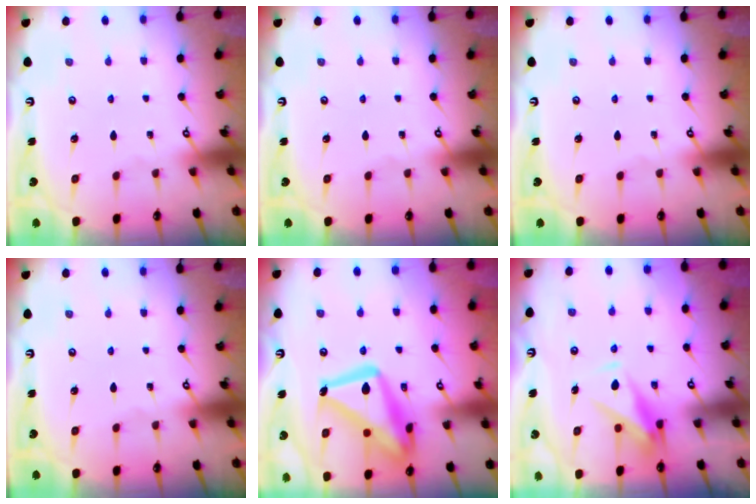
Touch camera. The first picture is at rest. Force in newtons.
{"total": 0.0}
{"total": 0.0}
{"total": 0.0}
{"total": 20.8, "press": 20.8, "slide": 1.5}
{"total": 8.1, "press": 8.0, "slide": 1.2}